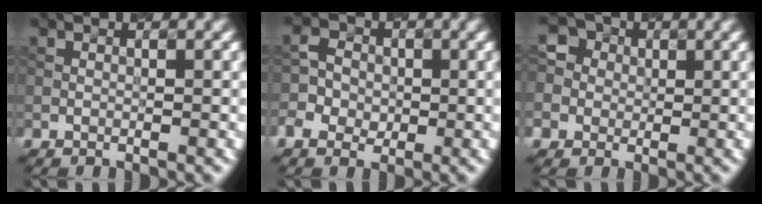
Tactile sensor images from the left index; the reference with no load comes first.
{"total": 2.6, "force": [-0.9, 2.3, 0.7], "torque": [-0.023, 0.006, -0.012]}
{"total": 3.5, "force": [0.5, 3.5, 0.3], "torque": [-0.009, 0.019, -0.006]}